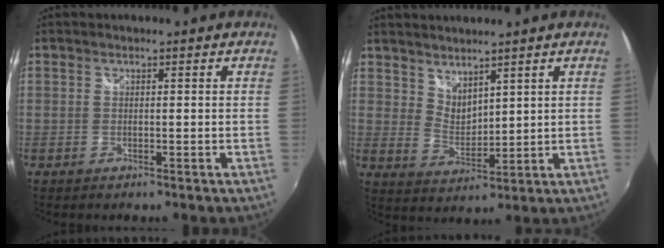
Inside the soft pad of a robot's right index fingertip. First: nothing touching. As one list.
[{"total": 5.1, "force": [4.3, 2.1, 1.9], "torque": [-0.026, -0.004, 0.084]}]